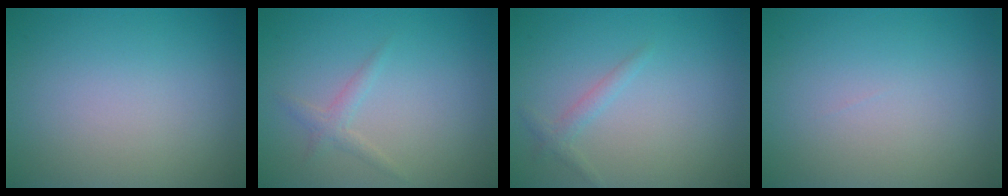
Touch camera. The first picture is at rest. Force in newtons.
{"total": 1.3, "press": 1.3, "slide": 0.0}
{"total": 1.1, "press": 1.1, "slide": 0.0}
{"total": 0.0}